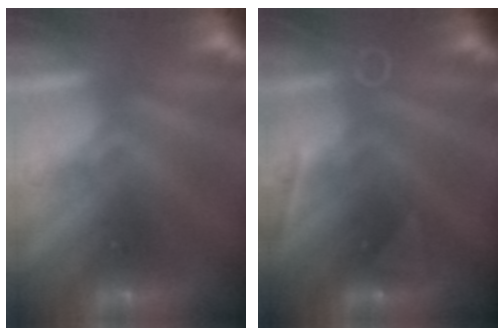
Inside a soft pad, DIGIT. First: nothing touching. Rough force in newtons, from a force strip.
{"total": 2.8}